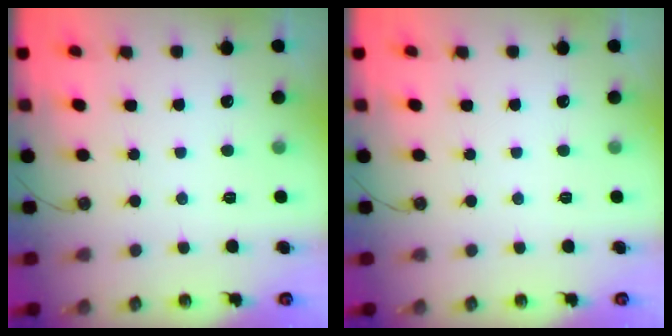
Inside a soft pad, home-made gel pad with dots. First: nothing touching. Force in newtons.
{"total": 0.0}